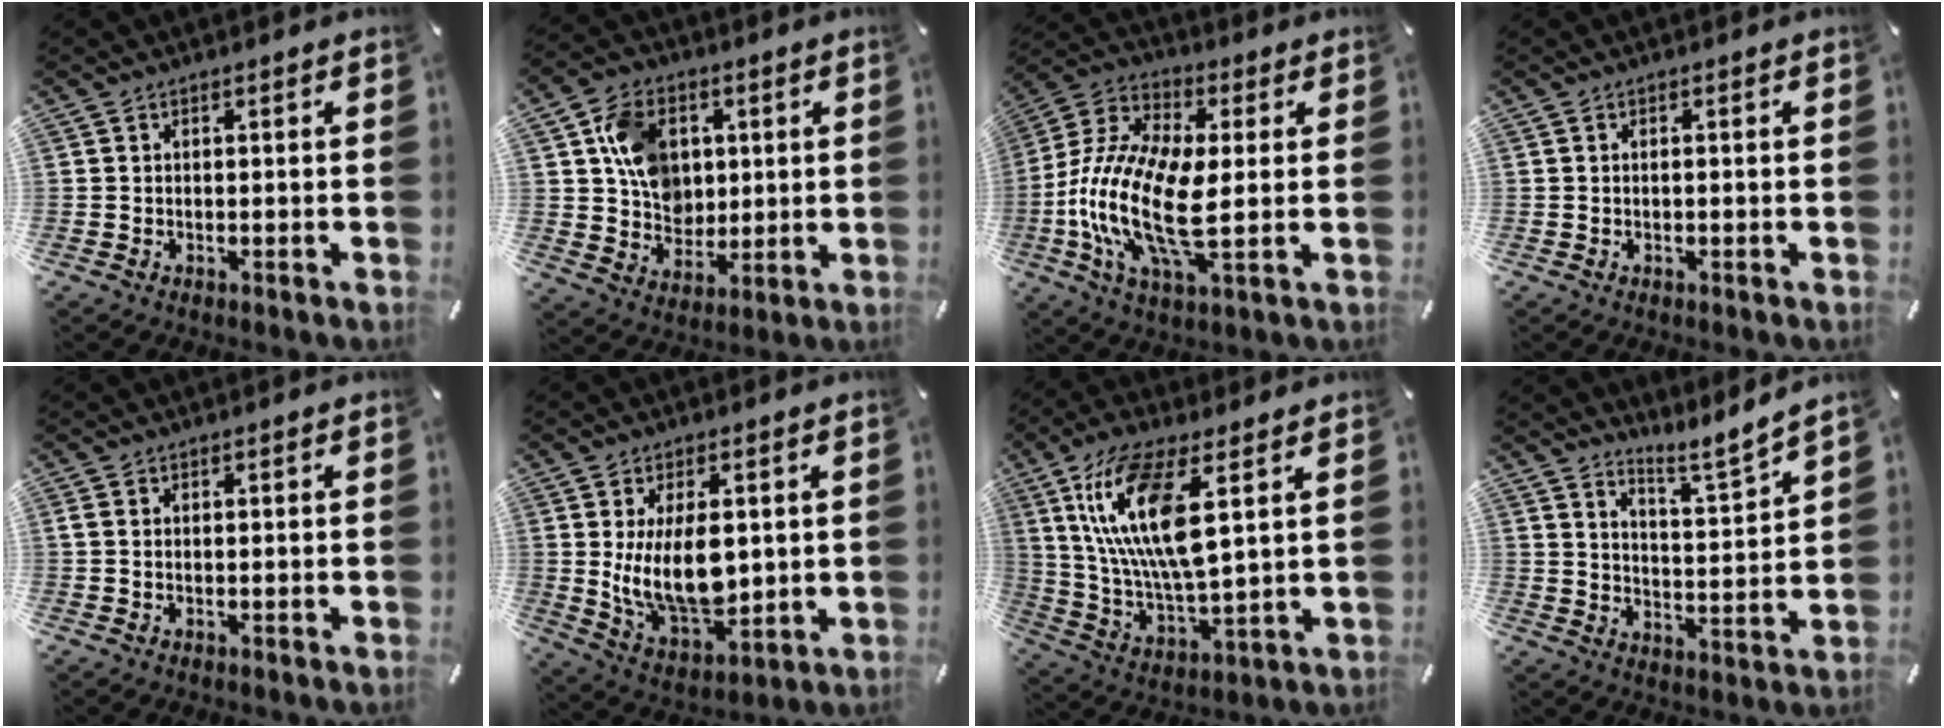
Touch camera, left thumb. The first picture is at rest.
{"total": 11.3, "force": [2.7, 9.6, 5.4], "torque": [-0.083, 0.012, 0.057]}
{"total": 18.0, "force": [-2.7, 7.6, 16.1], "torque": [-0.360, -0.019, -0.049]}
{"total": 0.6, "force": [-0.1, 0.3, 0.6], "torque": [-0.011, 0.000, -0.002]}
{"total": 0.6, "force": [0.0, 0.4, 0.5], "torque": [-0.010, 0.003, -0.001]}
{"total": 15.2, "force": [1.7, 8.5, 12.5], "torque": [-0.236, -0.021, 0.031]}
{"total": 18.0, "force": [7.0, 6.4, 15.3], "torque": [-0.326, -0.018, 0.114]}
{"total": 6.3, "force": [6.0, 0.6, 1.8], "torque": [-0.031, -0.061, 0.098]}